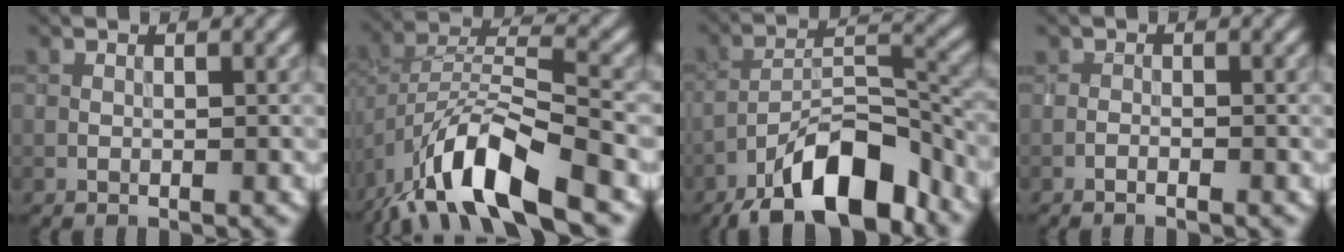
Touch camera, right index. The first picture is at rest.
{"total": 10.9, "force": [-7.0, 3.6, 7.5], "torque": [-0.136, 0.000, -0.141]}
{"total": 11.2, "force": [-7.7, 3.9, 7.2], "torque": [-0.113, 0.010, -0.145]}
{"total": 0.6, "force": [-0.5, 0.2, 0.3], "torque": [-0.003, 0.000, -0.010]}